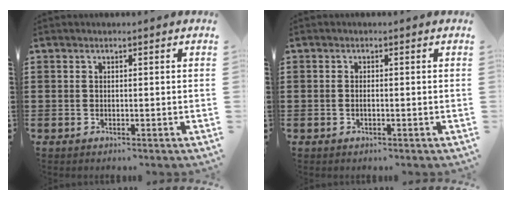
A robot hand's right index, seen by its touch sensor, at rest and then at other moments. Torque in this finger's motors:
{"motor_torque": [-1.23, 0.92, -0.02, -0.01]}